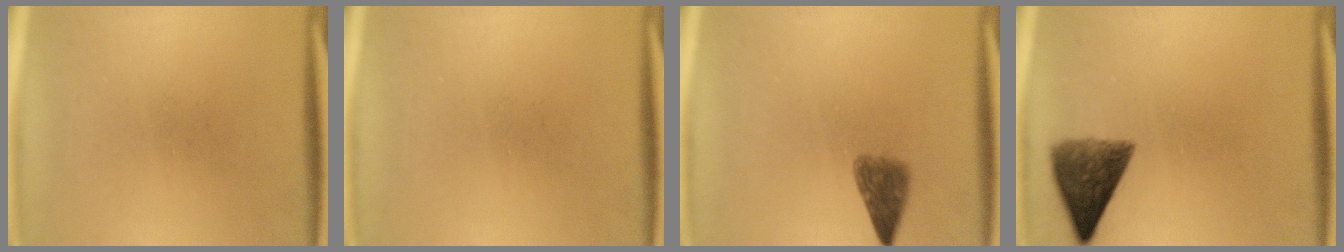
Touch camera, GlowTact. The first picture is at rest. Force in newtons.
{"total": 0.0}
{"total": 3.5}
{"total": 7.1}